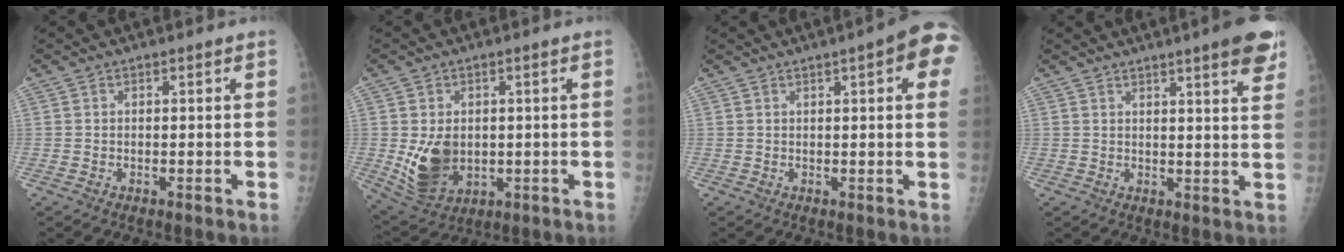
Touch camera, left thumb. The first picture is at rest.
{"total": 9.4, "force": [-0.5, 6.9, 6.4], "torque": [-0.093, -0.009, 0.013]}
{"total": 9.5, "force": [3.4, 2.1, 8.6], "torque": [-0.087, 0.002, 0.030]}
{"total": 8.7, "force": [5.7, 1.0, 6.5], "torque": [-0.068, -0.020, 0.062]}